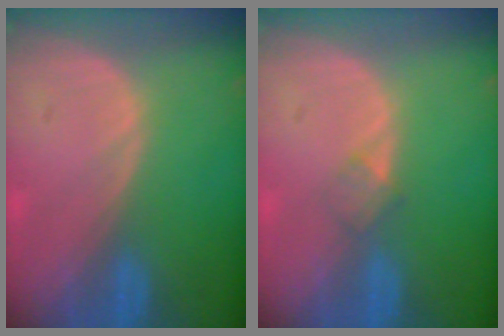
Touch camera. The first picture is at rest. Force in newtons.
{"total": 1.8, "press": 1.8, "slide": 0.2}